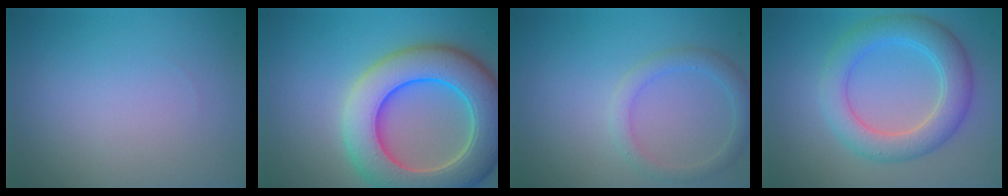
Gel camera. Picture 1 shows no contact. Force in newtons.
{"total": 10.3, "press": 10.3, "slide": 0.4}
{"total": 2.1, "press": 2.1, "slide": 0.1}
{"total": 5.0, "press": 5.0, "slide": 0.1}